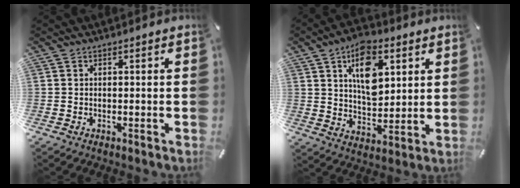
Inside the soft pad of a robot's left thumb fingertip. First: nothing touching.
{"total": 13.3, "force": [5.8, 8.0, 9.0], "torque": [-0.132, -0.016, 0.101]}